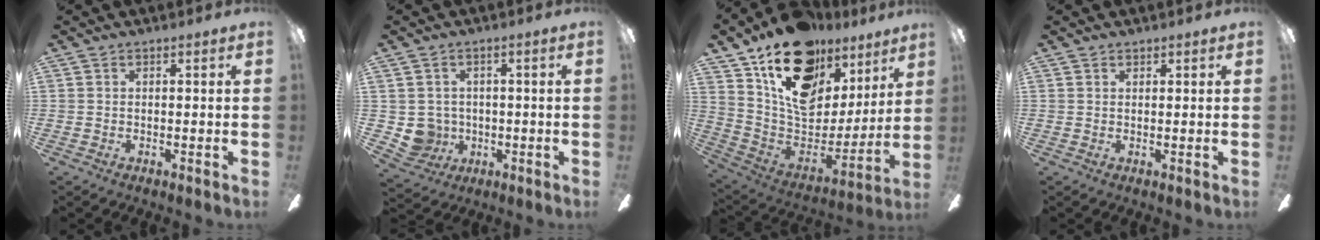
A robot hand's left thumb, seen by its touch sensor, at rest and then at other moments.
{"total": 5.7, "force": [0.4, 5.6, 0.9], "torque": [-0.046, -0.006, 0.011]}
{"total": 21.0, "force": [12.7, 12.8, 10.7], "torque": [-0.165, -0.081, 0.229]}
{"total": 1.0, "force": [0.9, 0.4, 0.1], "torque": [-0.001, 0.001, 0.017]}